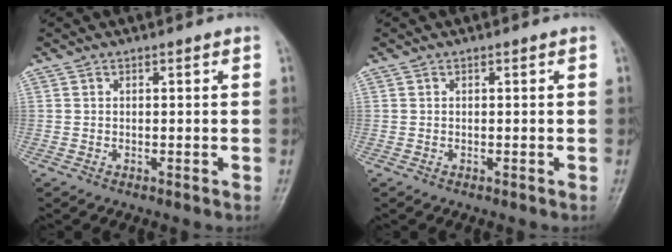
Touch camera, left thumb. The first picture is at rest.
{"total": 0.0}